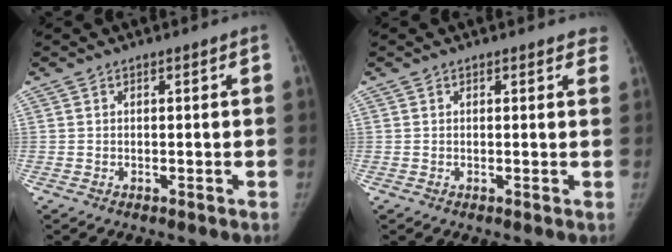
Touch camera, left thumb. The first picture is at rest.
{"total": 2.5, "force": [2.1, 1.1, 0.7], "torque": [0.019, -0.005, 0.008]}